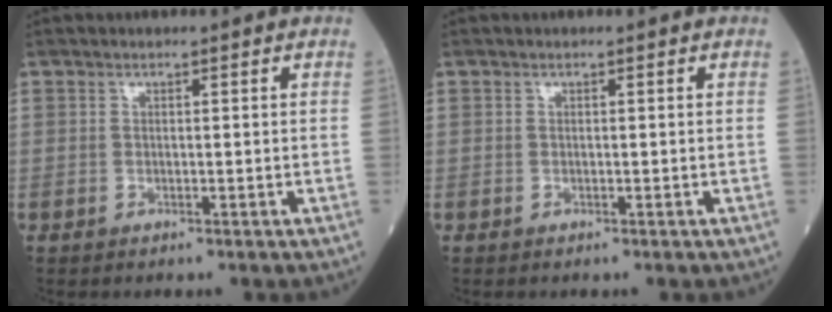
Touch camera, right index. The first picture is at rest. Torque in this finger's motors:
{"motor_torque": [0.01, 0.00, 0.00, -0.01]}